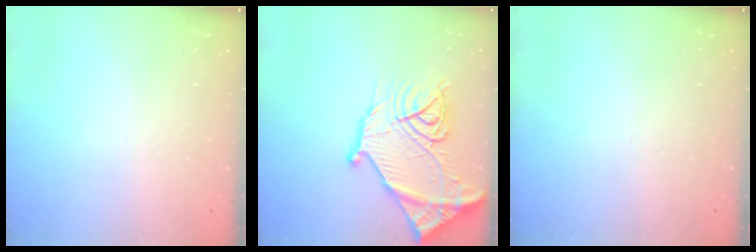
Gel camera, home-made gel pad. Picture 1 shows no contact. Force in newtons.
{"total": 21.2, "press": 21.1, "slide": 1.9}
{"total": 0.0}